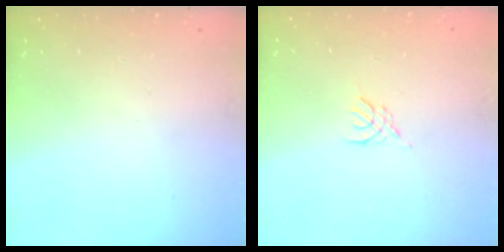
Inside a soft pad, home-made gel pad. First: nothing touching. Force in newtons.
{"total": 2.6, "press": 2.5, "slide": 0.6}